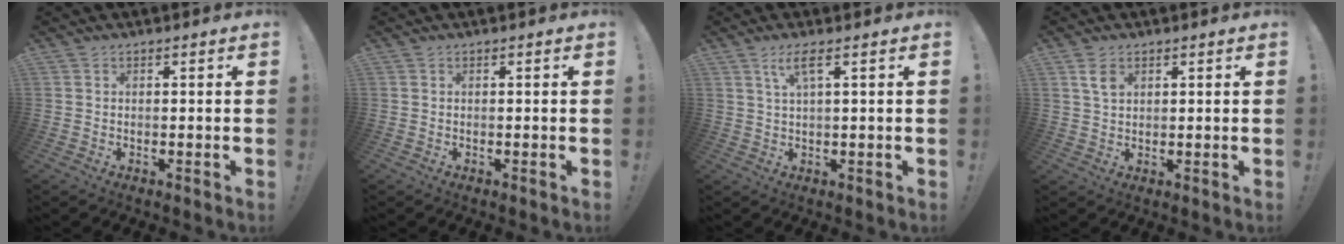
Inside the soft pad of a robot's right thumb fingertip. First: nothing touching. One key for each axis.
{"total": 0.0}
{"total": 4.6, "fx": 2.1, "fy": 0.4, "fz": 4.0, "tx": -0.075, "ty": 0.000, "tz": 0.032}
{"total": 3.8, "fx": 1.9, "fy": 2.3, "fz": 2.3, "tx": -0.037, "ty": -0.004, "tz": 0.036}